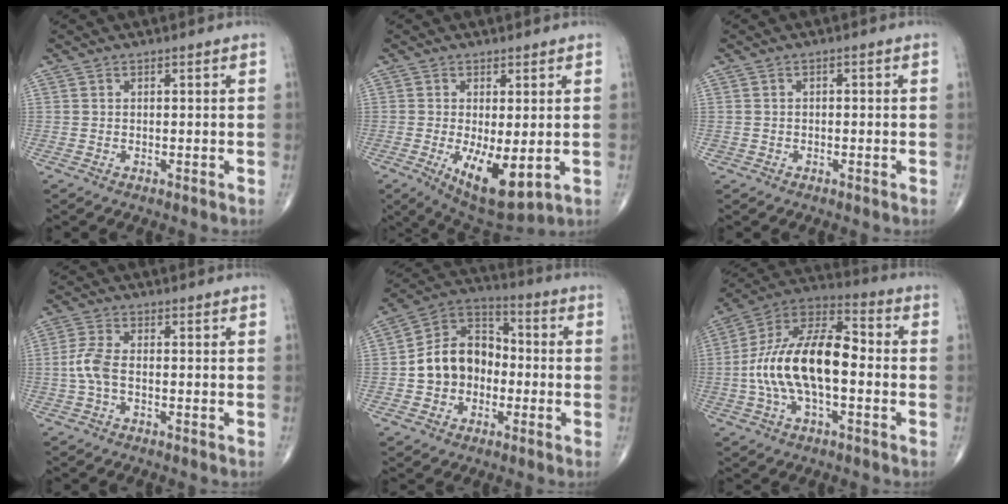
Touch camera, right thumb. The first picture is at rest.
{"total": 10.5, "force": [-2.1, 4.2, 9.4], "torque": [-0.147, -0.027, -0.019]}
{"total": 0.9, "force": [-0.3, 0.8, 0.3], "torque": [0.003, 0.004, -0.008]}
{"total": 4.5, "force": [-0.8, 2.1, 3.9], "torque": [-0.099, 0.010, -0.021]}
{"total": 13.3, "force": [-1.7, 10.4, 8.1], "torque": [-0.107, 0.042, -0.042]}
{"total": 19.1, "force": [-1.9, 9.2, 16.7], "torque": [-0.309, 0.044, -0.040]}